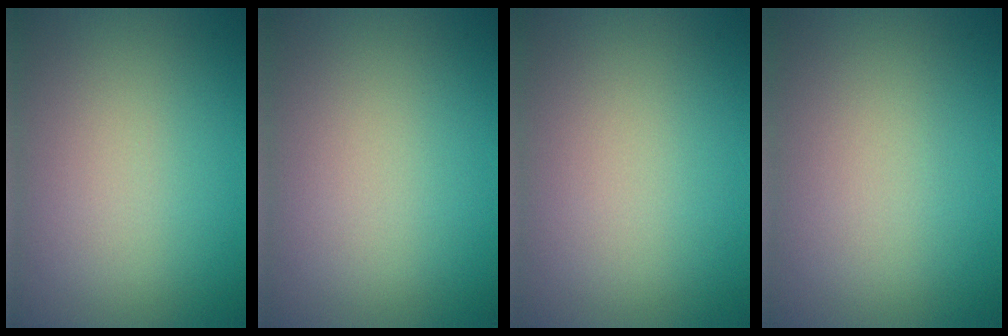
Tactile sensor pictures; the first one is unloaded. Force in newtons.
{"total": 0.0}
{"total": 0.0}
{"total": 0.0}